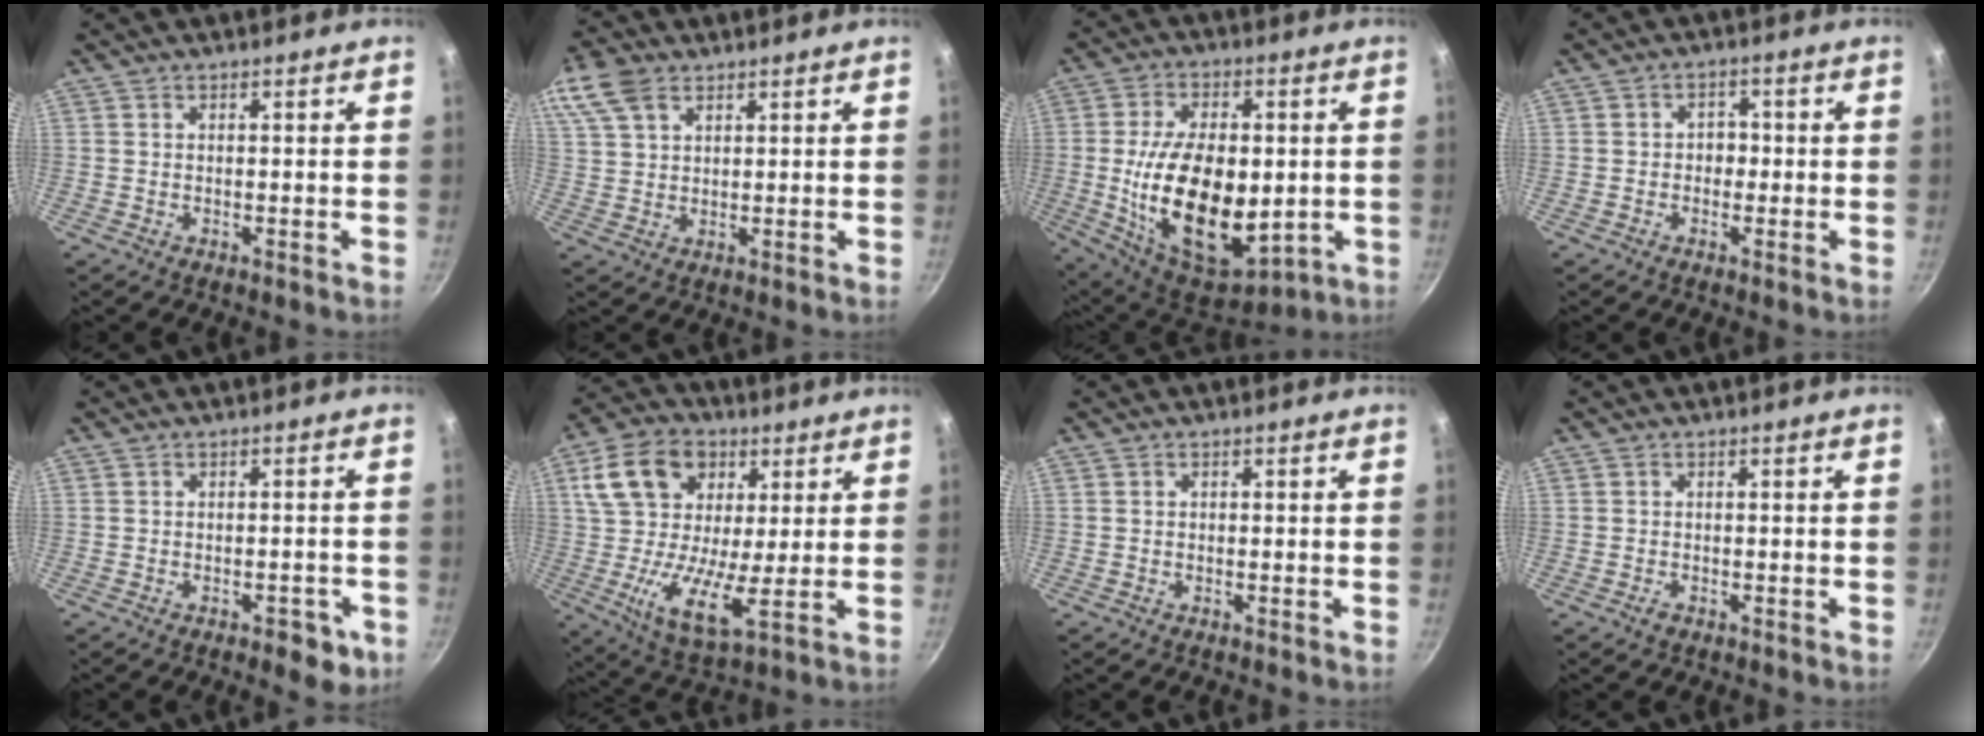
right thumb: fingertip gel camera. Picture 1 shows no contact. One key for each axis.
{"total": 9.5, "fx": 5.3, "fy": 5.7, "fz": 5.4, "tx": -0.110, "ty": 0.009, "tz": 0.104}
{"total": 23.2, "fx": -1.7, "fy": 13.3, "fz": 18.9, "tx": -0.314, "ty": -0.010, "tz": -0.009}
{"total": 2.7, "fx": -0.6, "fy": 2.3, "fz": 1.3, "tx": -0.001, "ty": 0.010, "tz": -0.012}
{"total": 5.4, "fx": -2.4, "fy": 2.8, "fz": 4.0, "tx": -0.029, "ty": 0.018, "tz": -0.021}
{"total": 17.7, "fx": 4.9, "fy": 11.1, "fz": 12.9, "tx": -0.215, "ty": -0.011, "tz": 0.074}
{"total": 0.0}
{"total": 1.1, "fx": -0.6, "fy": 0.7, "fz": 0.6, "tx": -0.010, "ty": 0.001, "tz": -0.012}